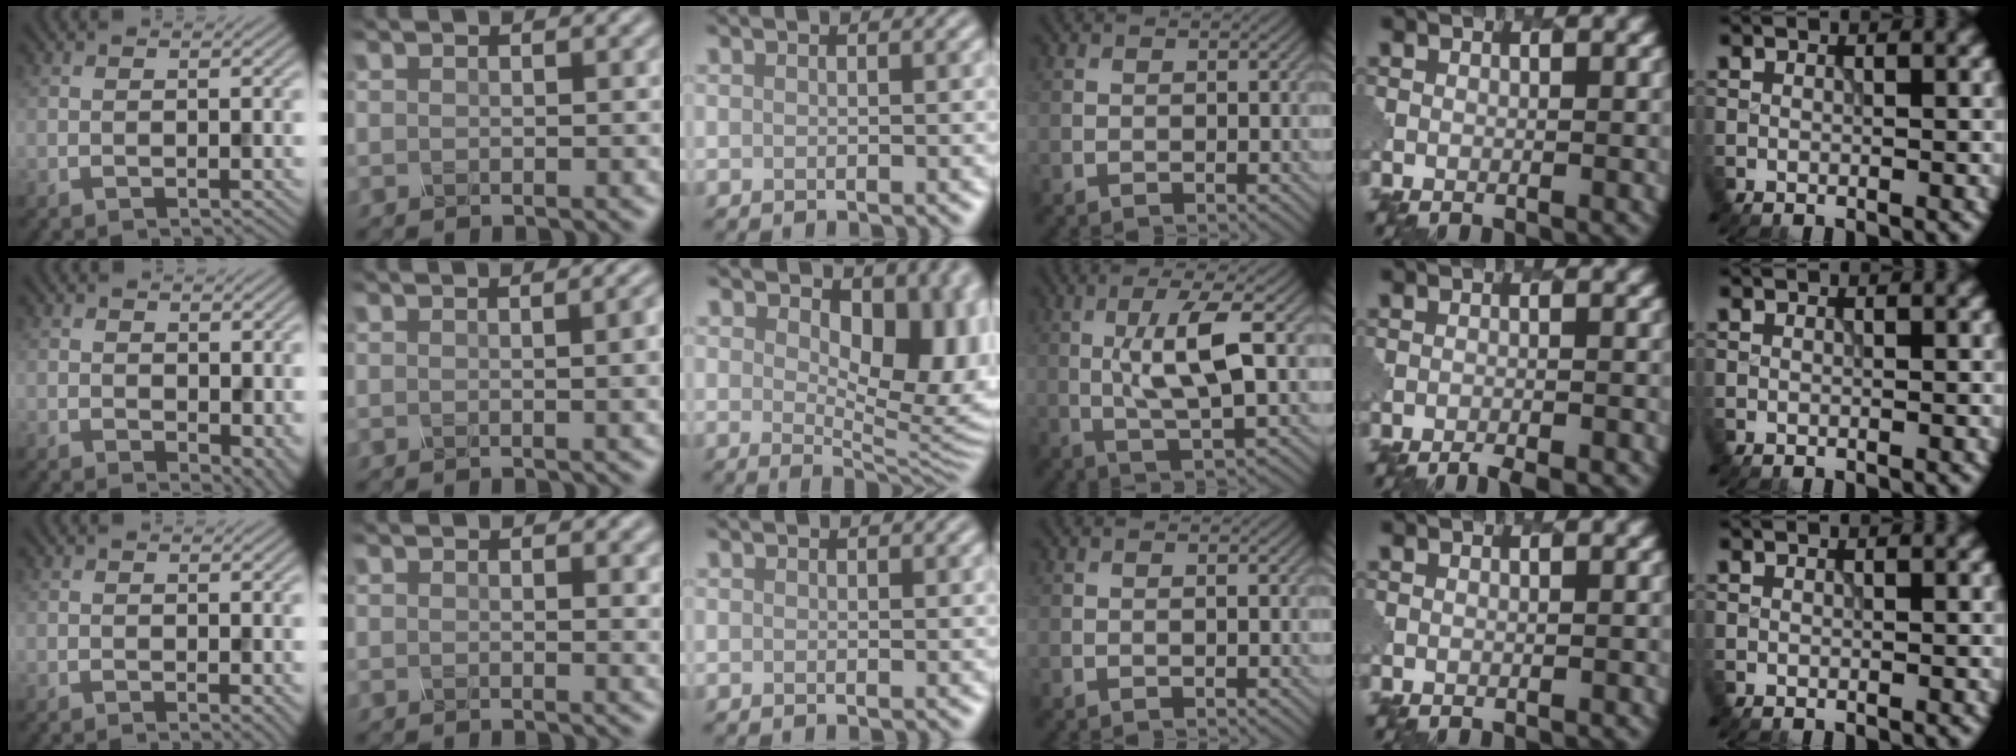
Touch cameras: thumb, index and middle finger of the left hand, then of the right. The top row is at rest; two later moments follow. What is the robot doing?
{"motion": "unscrew", "object": "spray bottle"}